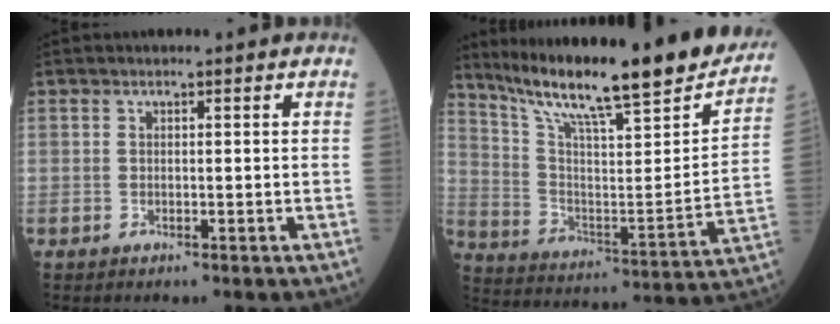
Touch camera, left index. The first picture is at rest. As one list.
[{"total": 27.2, "force": [22.2, 2.5, 15.4], "torque": [-0.257, -0.037, 0.325]}]